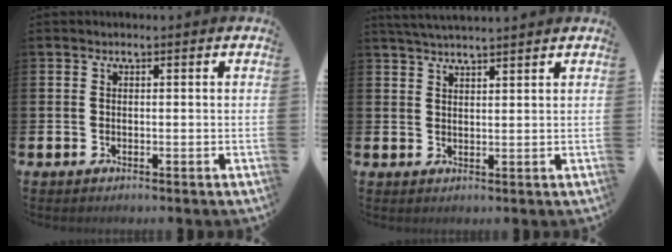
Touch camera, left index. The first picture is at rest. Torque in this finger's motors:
{"motor_torque": [-0.05, -0.40, 0.42, 0.11]}